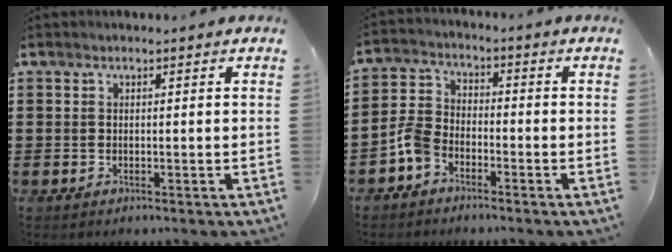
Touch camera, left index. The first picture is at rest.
{"total": 4.8, "force": [-3.2, 2.7, 2.3], "torque": [-0.068, 0.003, -0.068]}